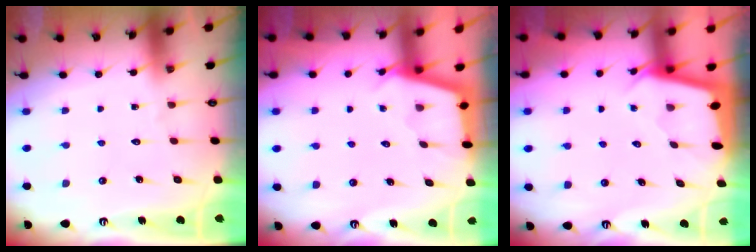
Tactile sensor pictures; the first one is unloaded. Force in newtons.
{"total": 2.4, "press": 2.4, "slide": 0.2}
{"total": 2.0, "press": 1.9, "slide": 0.2}